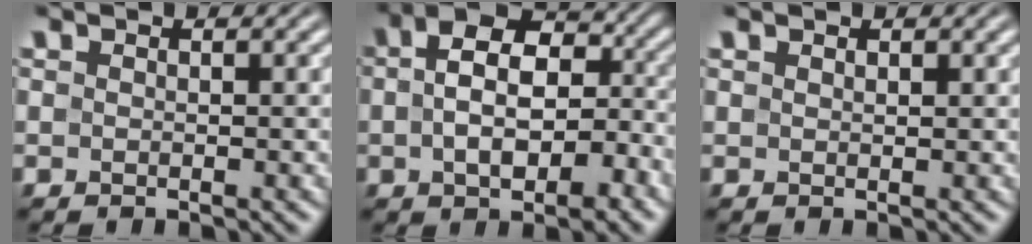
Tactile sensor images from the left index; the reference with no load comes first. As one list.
[{"total": 8.2, "force": [-0.7, 4.9, 6.6], "torque": [-0.107, 0.011, -0.016]}, {"total": 0.5, "force": [0.5, 0.1, 0.2], "torque": [-0.003, 0.000, 0.009]}]